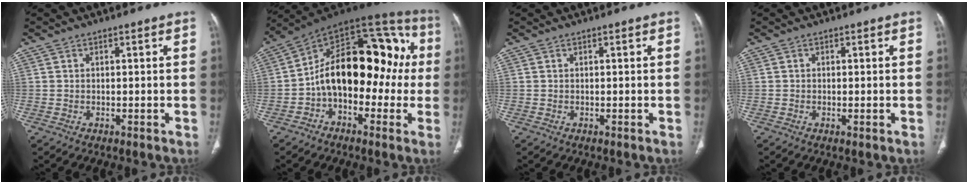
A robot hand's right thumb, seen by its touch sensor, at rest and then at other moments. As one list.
[{"total": 22.6, "force": [-0.9, 13.3, 18.2], "torque": [-0.233, 0.063, -0.026]}, {"total": 0.0}, {"total": 0.7, "force": [-0.2, 0.2, 0.7], "torque": [-0.015, -0.003, -0.003]}]